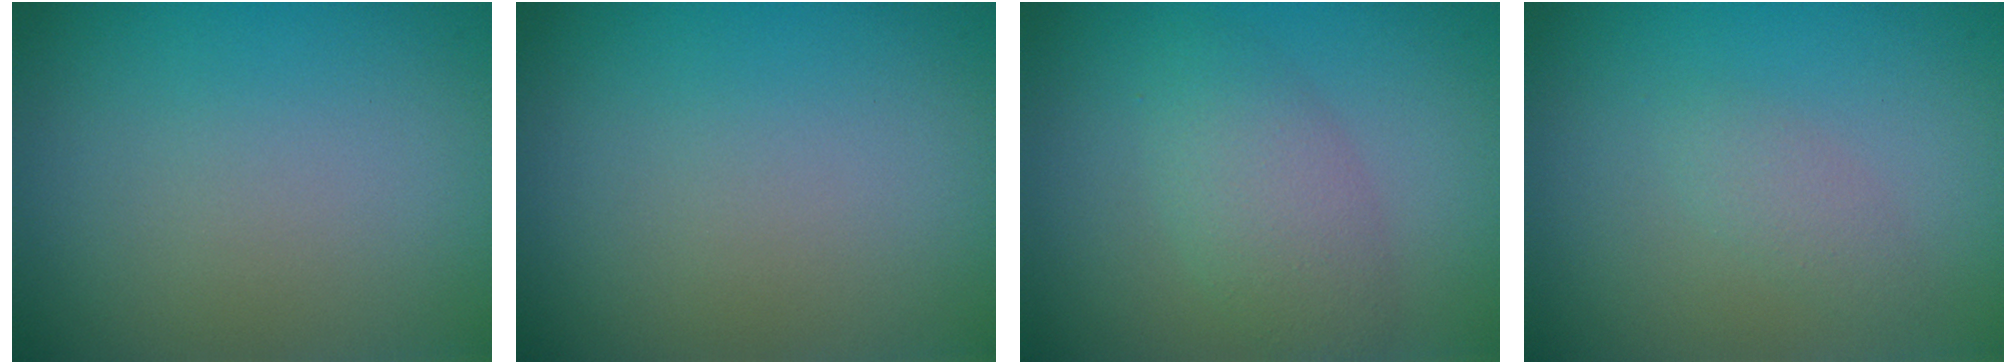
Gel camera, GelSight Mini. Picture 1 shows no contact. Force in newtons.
{"total": 0.0}
{"total": 3.3, "press": 3.3, "slide": 0.1}
{"total": 1.3, "press": 1.3, "slide": 0.1}